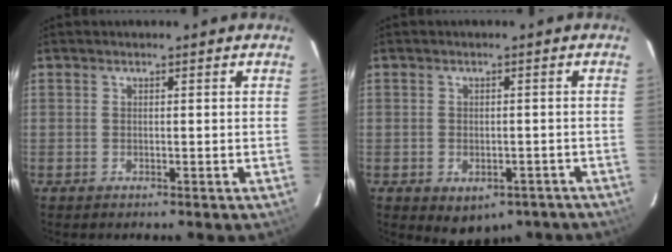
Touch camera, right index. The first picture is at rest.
{"total": 7.2, "force": [-4.2, 4.9, 3.3], "torque": [-0.052, 0.000, -0.033]}